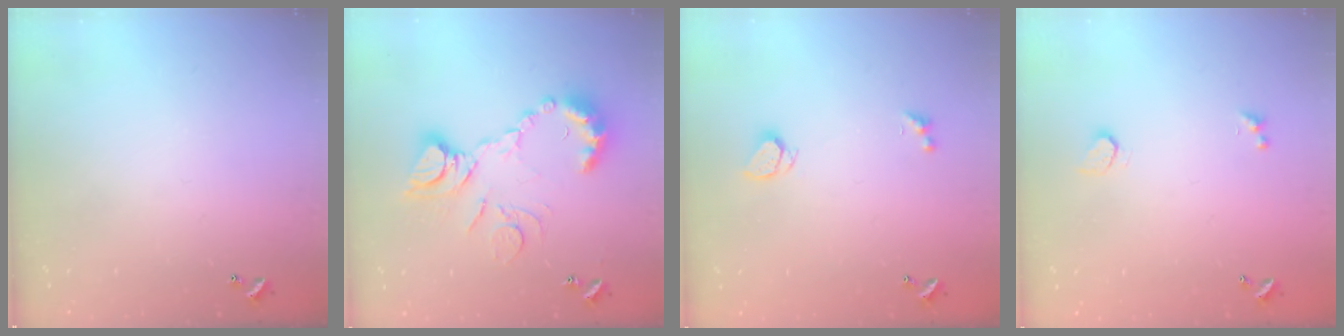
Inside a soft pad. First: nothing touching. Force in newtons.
{"total": 14.9, "press": 14.9, "slide": 0.7}
{"total": 2.4, "press": 2.3, "slide": 0.6}
{"total": 0.9, "press": 0.8, "slide": 0.4}